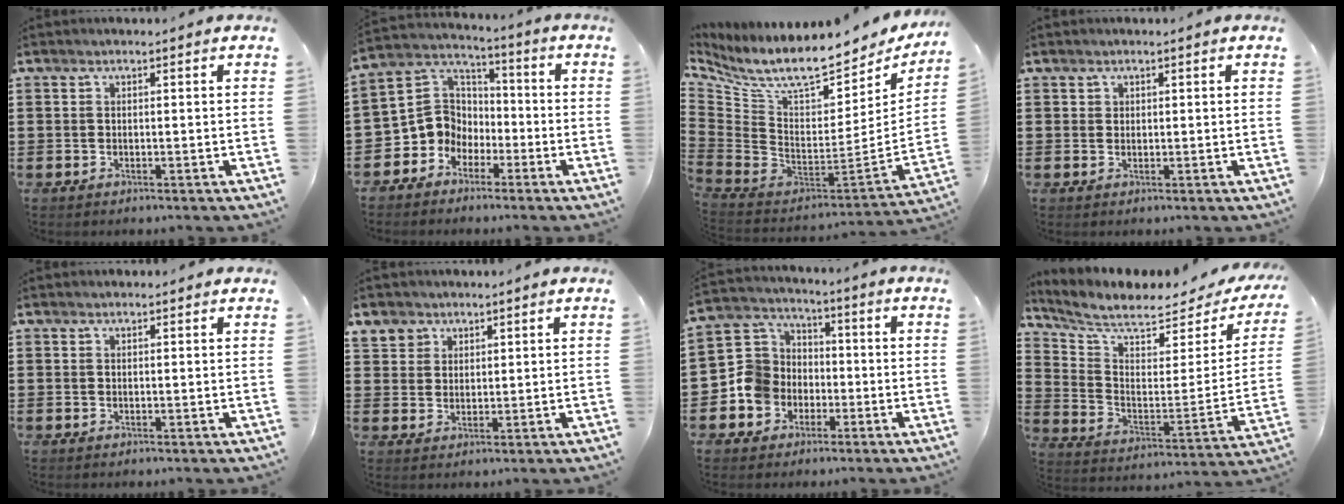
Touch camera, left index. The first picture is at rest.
{"total": 7.8, "force": [-2.5, 7.0, 2.4], "torque": [-0.096, 0.001, -0.056]}
{"total": 9.1, "force": [7.2, 1.5, 5.4], "torque": [-0.132, -0.073, 0.123]}
{"total": 1.0, "force": [0.7, 0.7, 0.1], "torque": [-0.005, 0.003, 0.013]}
{"total": 0.6, "force": [0.6, 0.2, 0.2], "torque": [-0.005, 0.000, 0.012]}
{"total": 3.7, "force": [2.2, 3.0, -0.1], "torque": [-0.016, 0.012, 0.042]}
{"total": 7.8, "force": [-2.4, 7.3, 1.8], "torque": [-0.079, 0.016, -0.048]}
{"total": 6.1, "force": [5.2, 1.2, 3.0], "torque": [-0.088, -0.047, 0.084]}